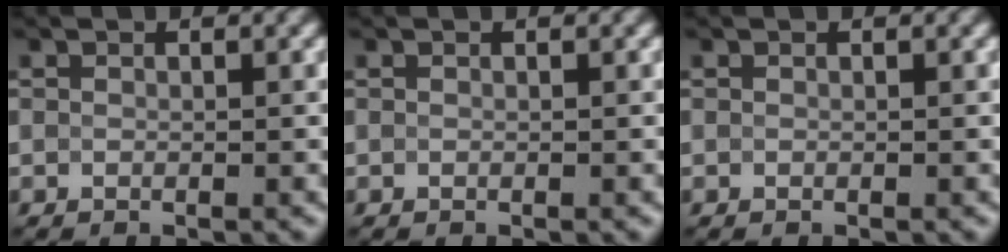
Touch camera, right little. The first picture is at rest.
{"total": 0.0}
{"total": 0.0}